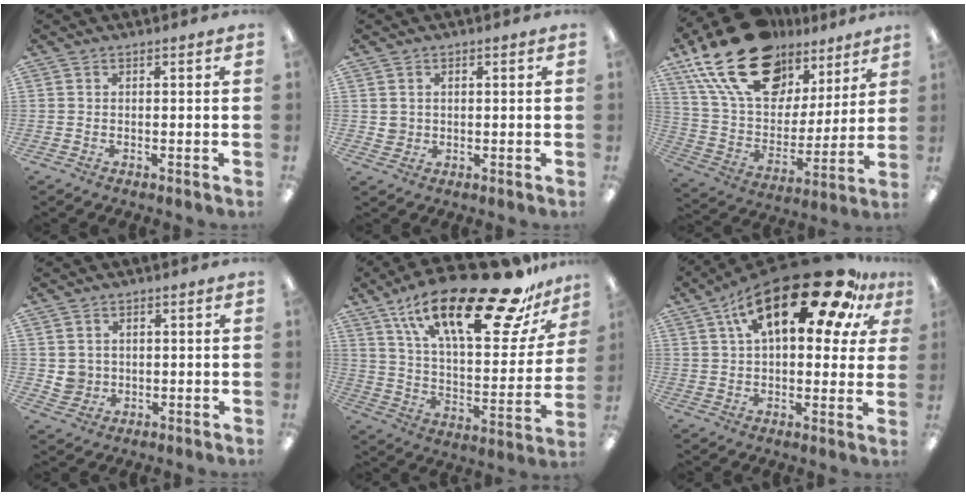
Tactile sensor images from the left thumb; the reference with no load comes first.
{"total": 2.7, "force": [0.7, 2.6, 0.2], "torque": [0.000, 0.000, 0.011]}
{"total": 24.7, "force": [15.2, 14.1, 13.4], "torque": [-0.250, -0.072, 0.277]}
{"total": 4.1, "force": [0.7, 4.0, 0.4], "torque": [-0.009, 0.005, 0.015]}
{"total": 29.2, "force": [19.1, 9.5, 20.0], "torque": [-0.311, -0.111, 0.313]}
{"total": 23.0, "force": [12.1, 9.2, 17.3], "torque": [-0.265, -0.056, 0.197]}